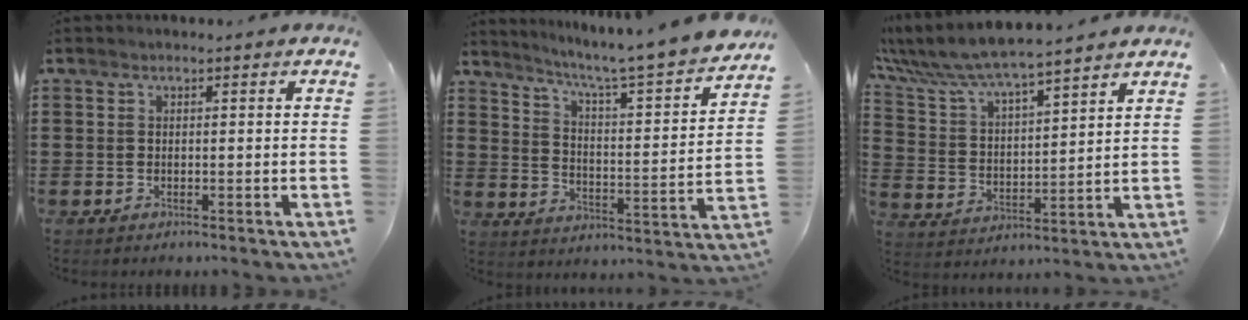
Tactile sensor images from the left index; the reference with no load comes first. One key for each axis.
{"total": 5.2, "fx": 4.7, "fy": -0.7, "fz": 2.2, "tx": -0.067, "ty": -0.047, "tz": 0.067}
{"total": 6.6, "fx": 6.2, "fy": 0.3, "fz": 2.2, "tx": -0.073, "ty": -0.037, "tz": 0.103}